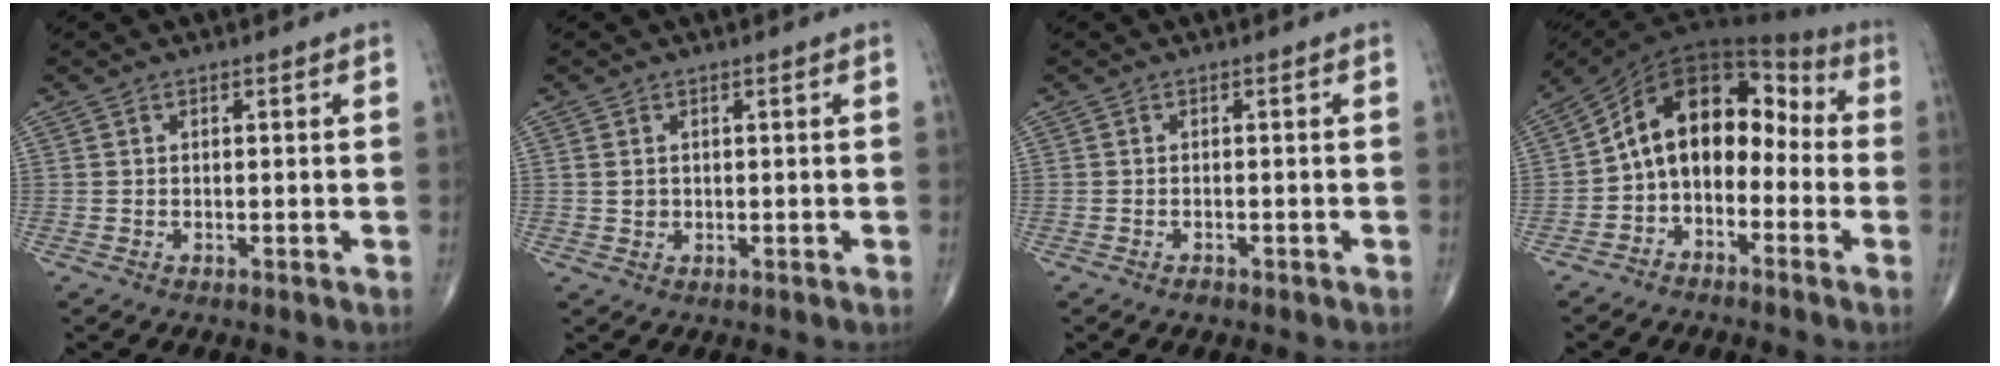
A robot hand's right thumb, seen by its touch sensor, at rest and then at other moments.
{"total": 1.6, "force": [0.2, 1.4, 0.8], "torque": [-0.012, -0.001, 0.008]}
{"total": 1.1, "force": [-0.8, 0.5, 0.5], "torque": [-0.010, 0.004, -0.012]}
{"total": 13.6, "force": [-2.4, 9.4, 9.6], "torque": [-0.127, 0.083, -0.058]}